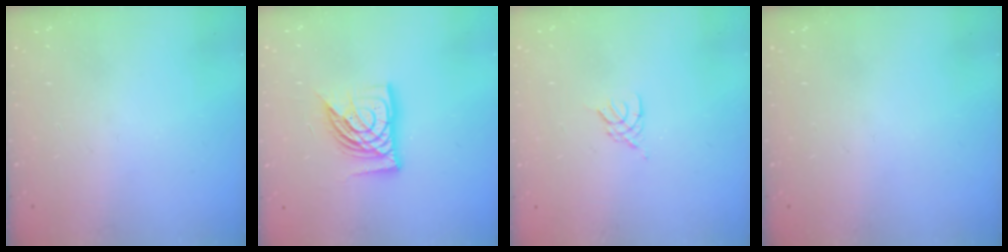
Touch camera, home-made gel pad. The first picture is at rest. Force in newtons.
{"total": 14.8, "press": 14.6, "slide": 1.9}
{"total": 2.4, "press": 2.3, "slide": 0.5}
{"total": 0.0}